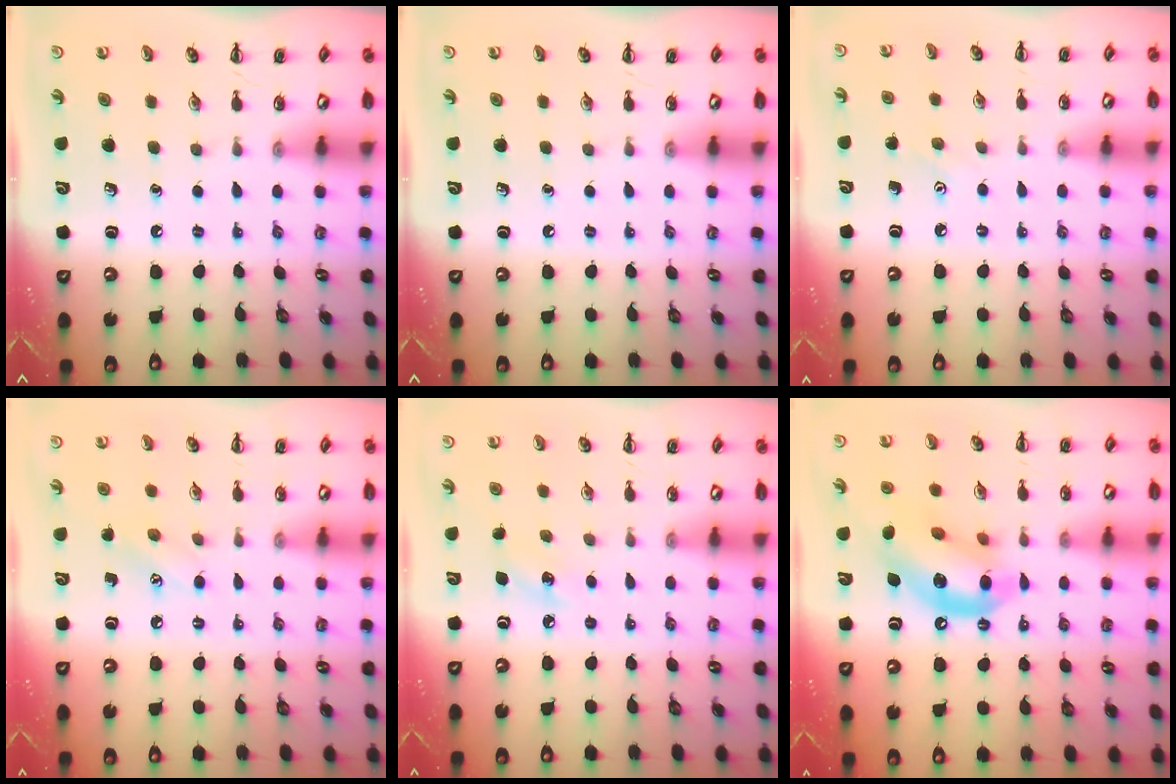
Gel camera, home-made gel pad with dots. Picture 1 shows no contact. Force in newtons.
{"total": 0.0}
{"total": 3.9, "press": 3.8, "slide": 0.9}
{"total": 5.6, "press": 5.4, "slide": 1.4}
{"total": 5.6, "press": 5.4, "slide": 1.6}
{"total": 13.5, "press": 13.1, "slide": 3.5}